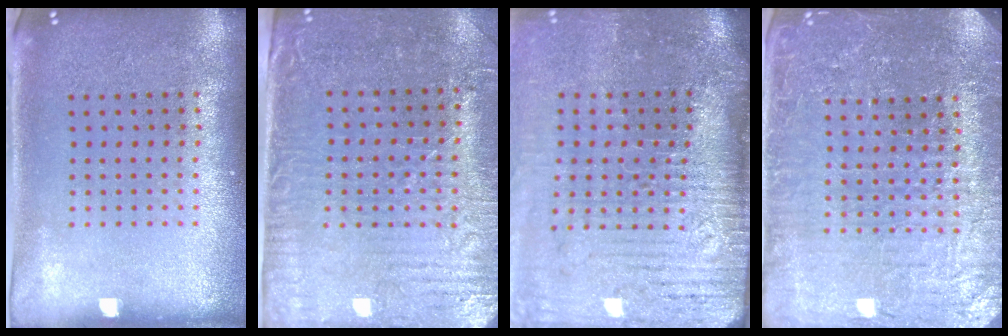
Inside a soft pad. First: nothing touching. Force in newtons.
{"total": 3.4, "press": 3.0, "slide": 1.6}
{"total": 4.9, "press": 4.1, "slide": 2.7}
{"total": 4.6, "press": 4.3, "slide": 1.5}